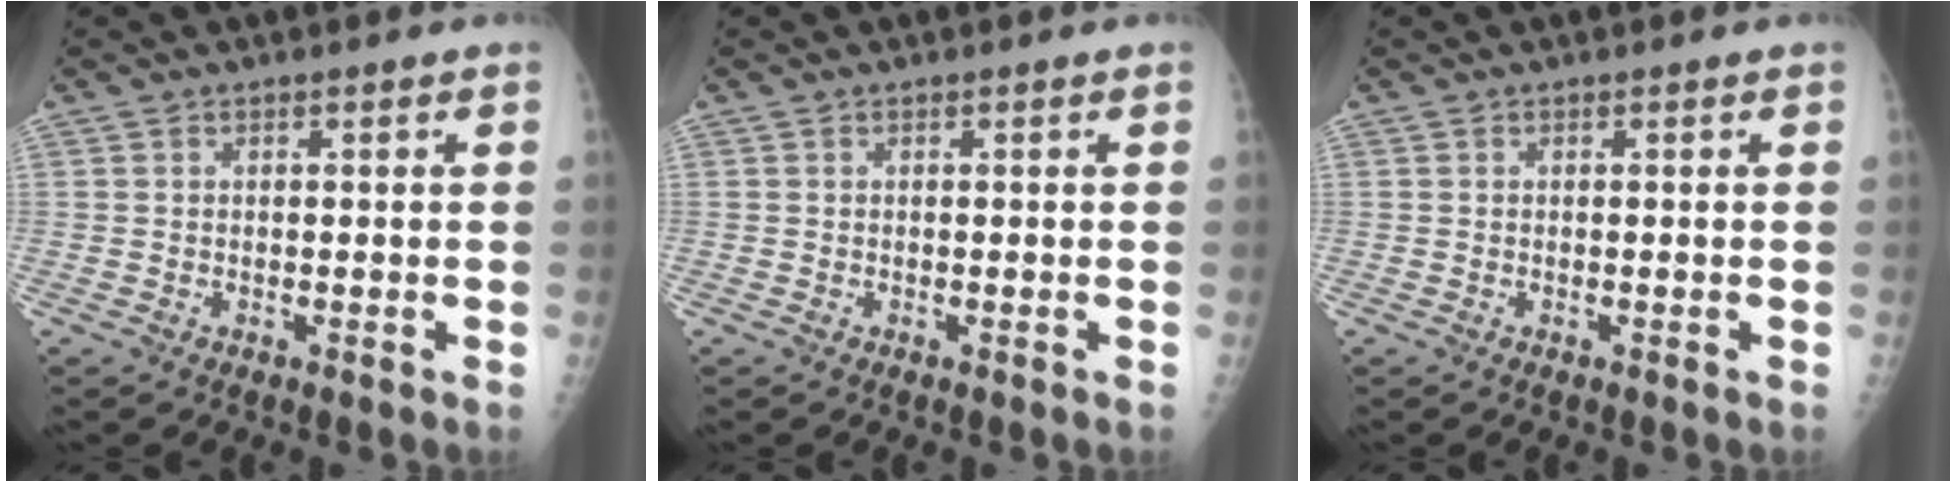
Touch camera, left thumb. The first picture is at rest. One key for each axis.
{"total": 0.0}
{"total": 0.0}